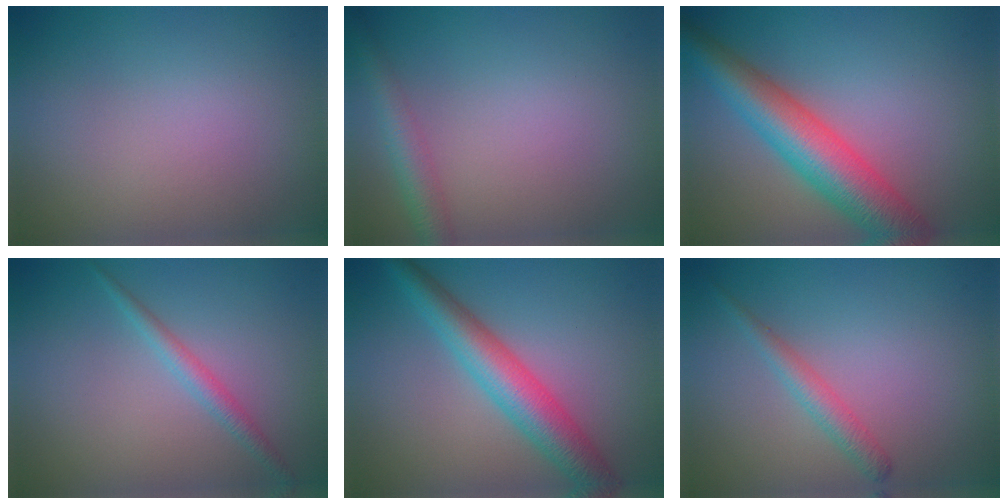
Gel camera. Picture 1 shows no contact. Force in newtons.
{"total": 3.0, "press": 3.0, "slide": 0.1}
{"total": 8.1, "press": 8.1, "slide": 0.2}
{"total": 1.7, "press": 1.7, "slide": 0.1}
{"total": 5.7, "press": 5.7, "slide": 0.2}
{"total": 2.0, "press": 2.0, "slide": 0.1}